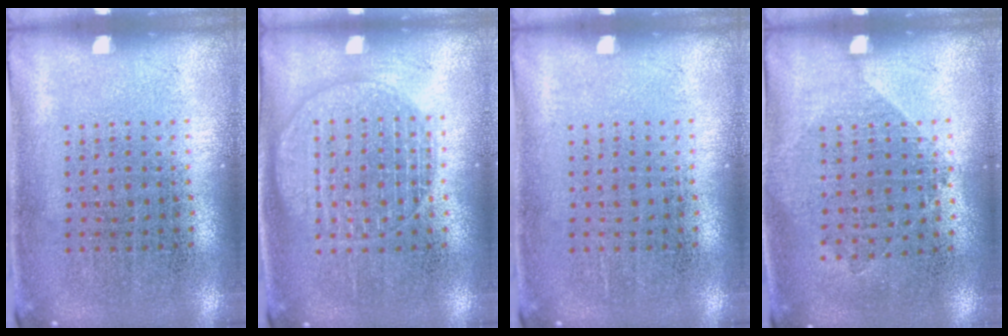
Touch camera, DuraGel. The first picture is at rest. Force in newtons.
{"total": 1.4, "press": 1.4, "slide": 0.1}
{"total": 0.0}
{"total": 1.0, "press": 0.9, "slide": 0.5}